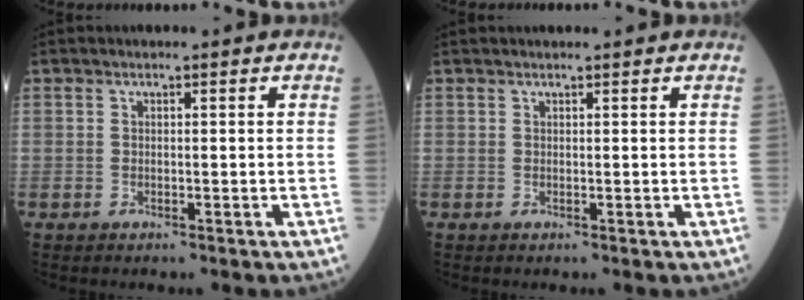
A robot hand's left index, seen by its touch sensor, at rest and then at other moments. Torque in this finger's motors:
{"motor_torque": [0.25, -0.25, -0.03, -0.01]}